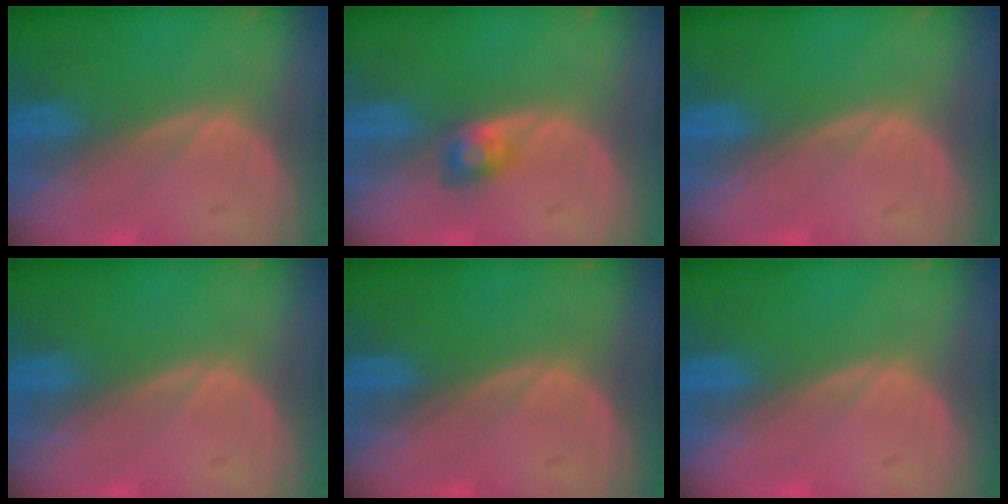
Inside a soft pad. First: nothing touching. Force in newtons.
{"total": 2.3, "press": 2.3, "slide": 0.2}
{"total": 0.0}
{"total": 0.0}
{"total": 0.0}
{"total": 0.0}